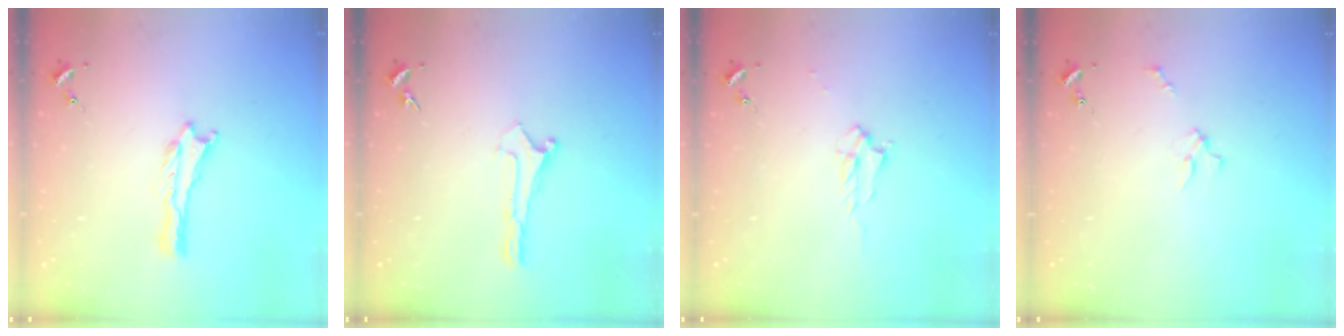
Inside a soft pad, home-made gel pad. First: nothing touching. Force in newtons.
{"total": 0.0}
{"total": 1.7, "press": 1.6, "slide": 0.2}
{"total": 2.3, "press": 2.2, "slide": 0.3}